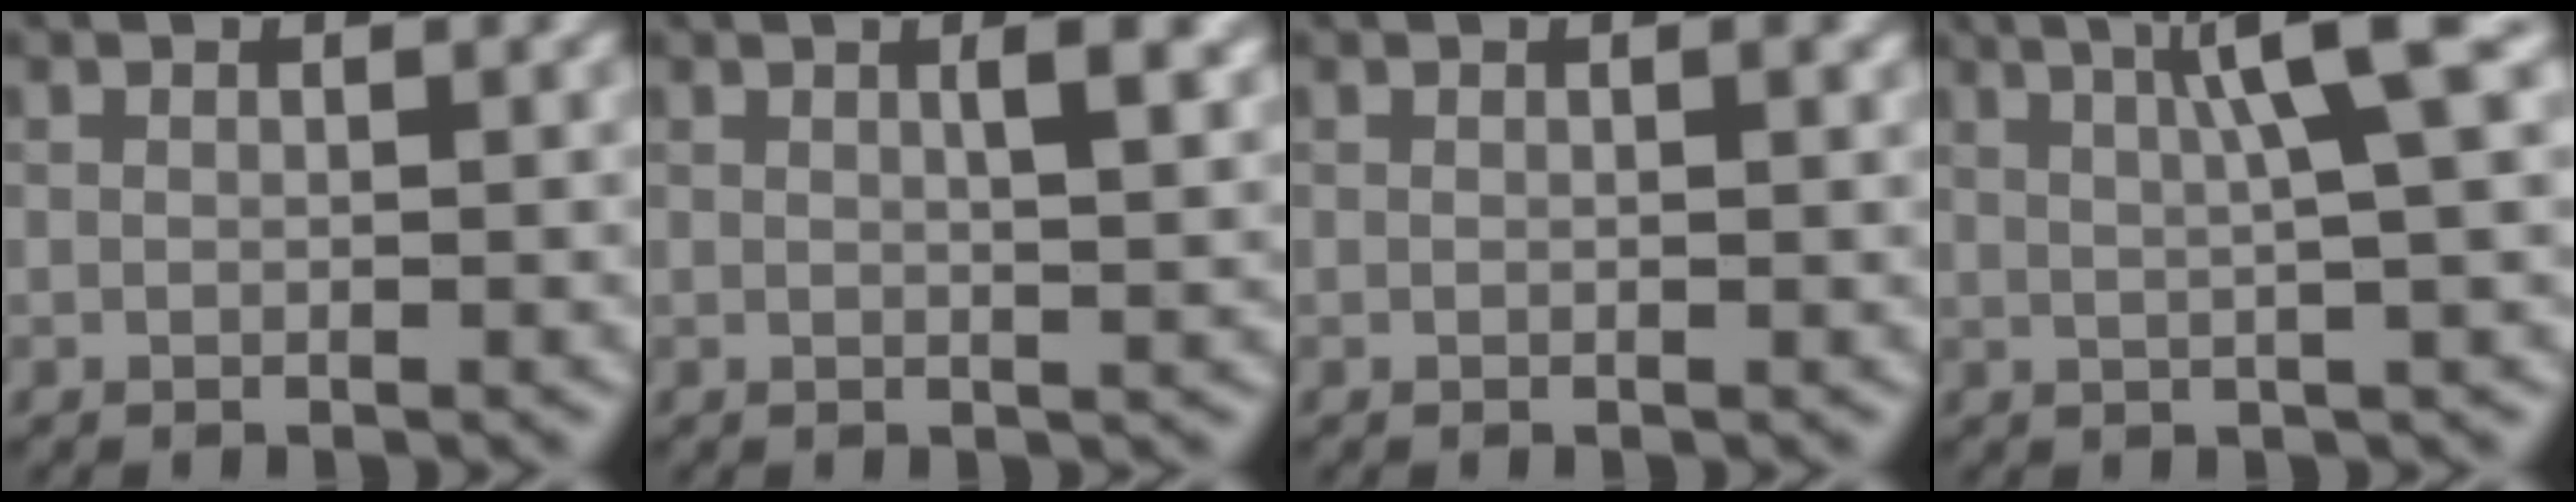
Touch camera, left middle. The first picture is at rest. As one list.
[{"total": 4.0, "force": [1.3, 1.3, 3.6], "torque": [-0.032, 0.011, 0.013]}, {"total": 0.6, "force": [0.2, 0.1, 0.6], "torque": [-0.007, 0.001, 0.003]}, {"total": 6.4, "force": [2.3, 0.8, 5.9], "torque": [-0.080, 0.018, 0.035]}]